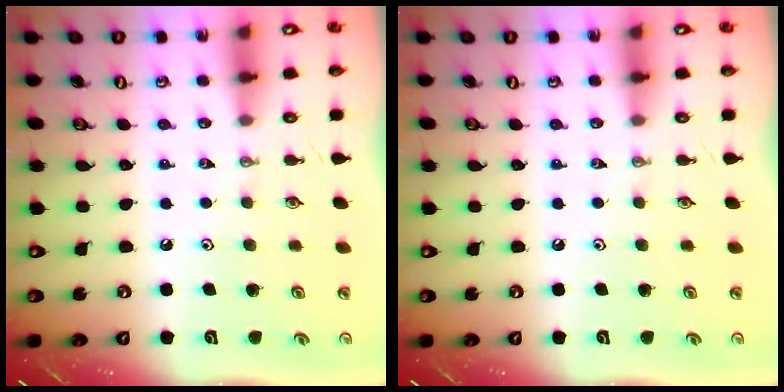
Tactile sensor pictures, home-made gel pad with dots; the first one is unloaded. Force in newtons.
{"total": 0.0}